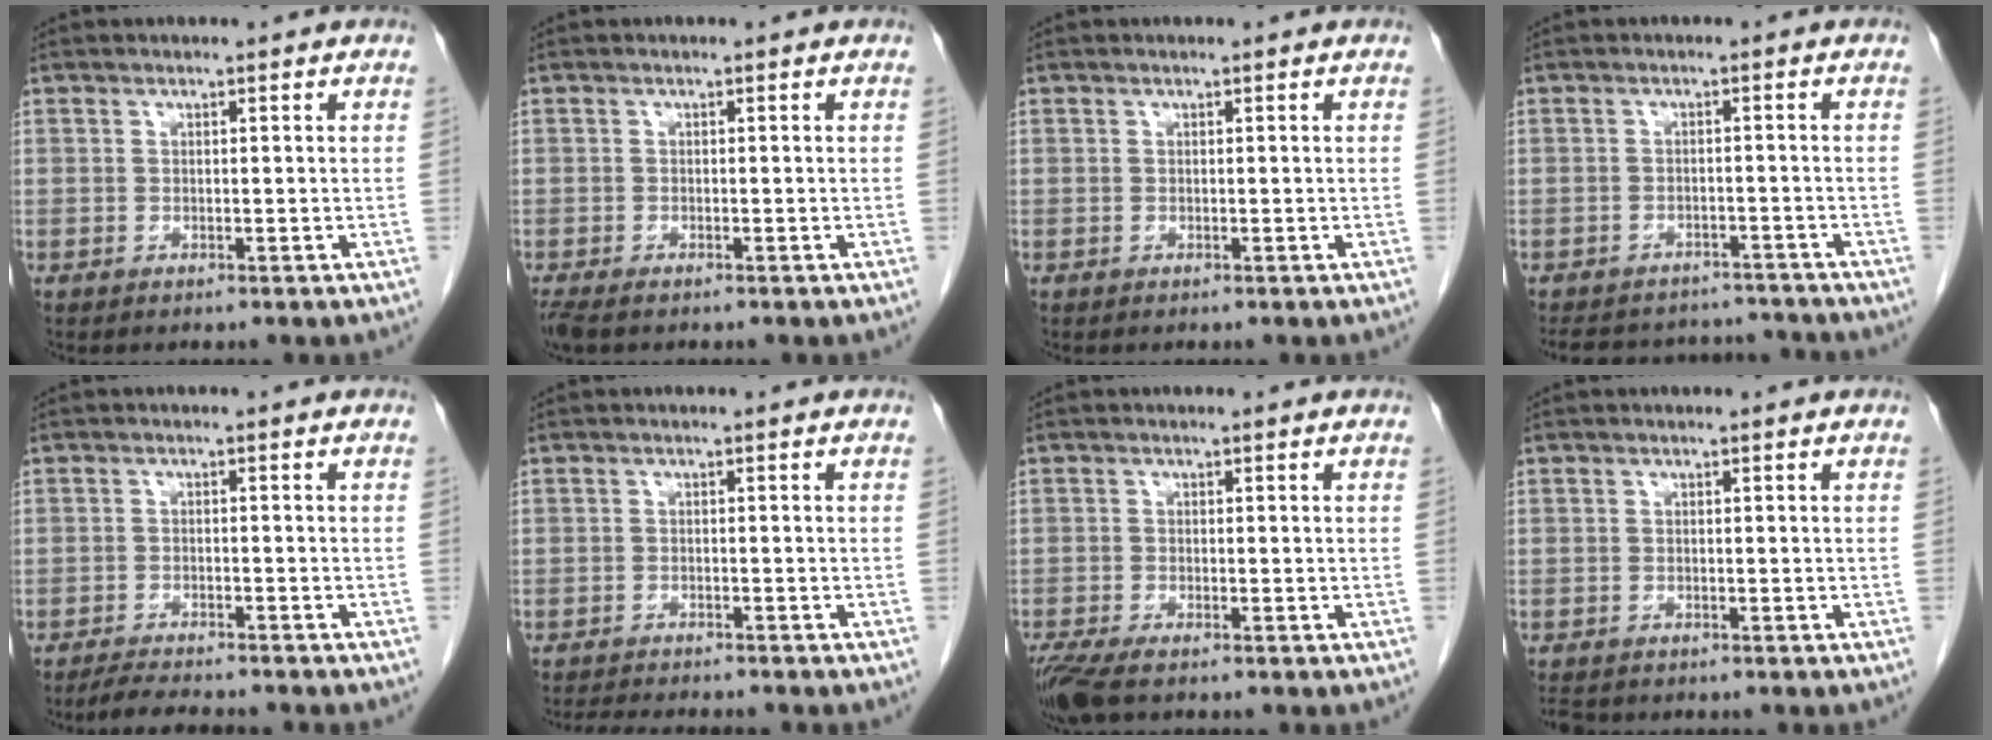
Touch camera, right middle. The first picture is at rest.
{"total": 2.7, "force": [-2.1, 0.9, 1.5], "torque": [-0.033, -0.010, -0.034]}
{"total": 0.0}
{"total": 12.0, "force": [-11.1, 3.6, 2.5], "torque": [-0.052, 0.015, -0.139]}
{"total": 5.8, "force": [-5.3, 0.4, 2.3], "torque": [-0.038, -0.016, -0.085]}
{"total": 6.9, "force": [-6.3, 0.6, 2.6], "torque": [-0.039, -0.014, -0.094]}
{"total": 4.8, "force": [-3.6, 1.1, 3.0], "torque": [-0.059, -0.013, -0.065]}
{"total": 2.4, "force": [-2.1, 1.0, 0.7], "torque": [-0.015, -0.006, -0.033]}